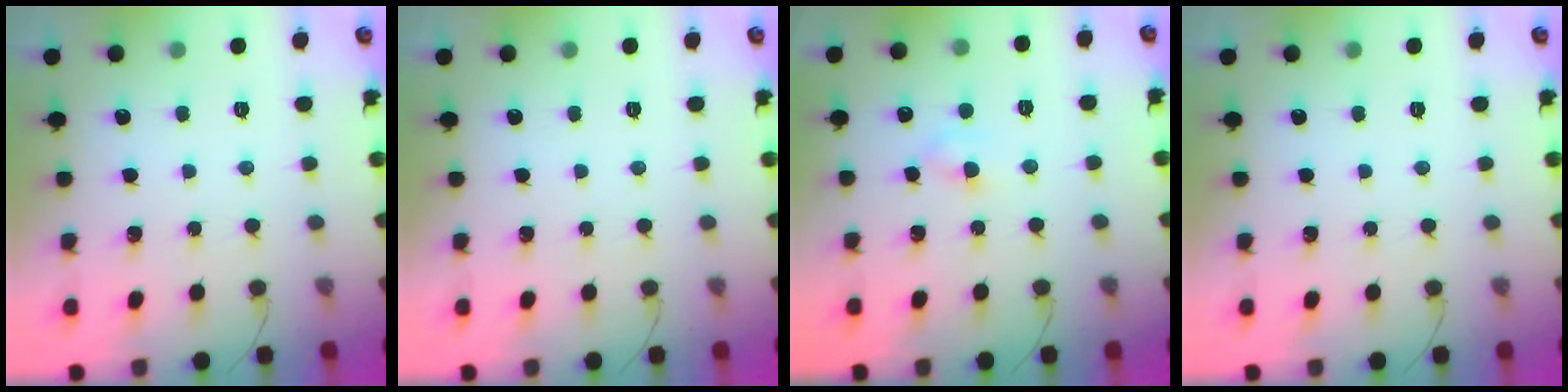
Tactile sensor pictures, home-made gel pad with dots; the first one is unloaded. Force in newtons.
{"total": 0.0}
{"total": 2.8, "press": 2.6, "slide": 1.0}
{"total": 0.0}